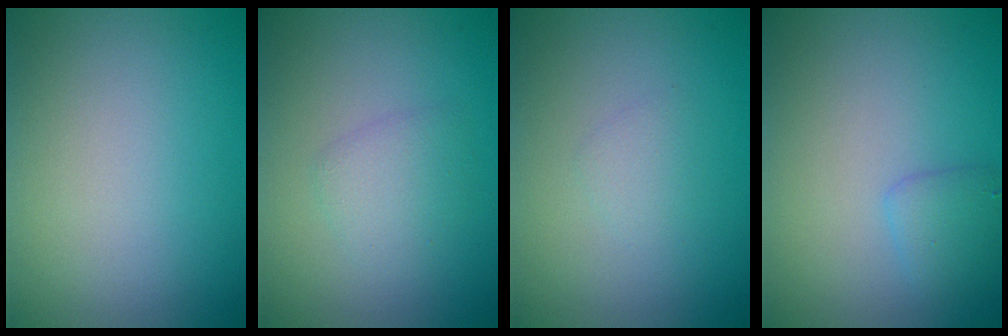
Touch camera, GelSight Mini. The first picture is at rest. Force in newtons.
{"total": 1.8, "press": 1.8, "slide": 0.1}
{"total": 0.9, "press": 0.9, "slide": 0.1}
{"total": 1.7, "press": 1.7, "slide": 0.1}